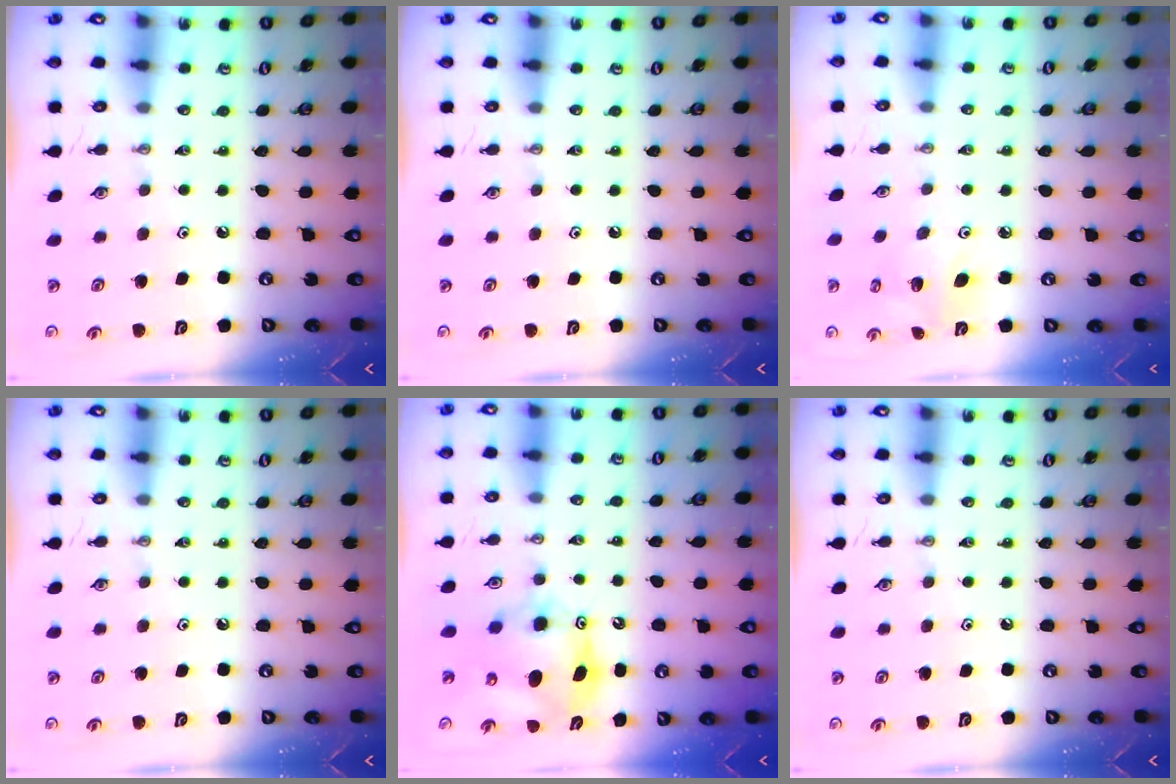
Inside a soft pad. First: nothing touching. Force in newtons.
{"total": 0.0}
{"total": 4.8, "press": 4.8, "slide": 0.2}
{"total": 0.0}
{"total": 10.6, "press": 10.5, "slide": 0.9}
{"total": 0.0}